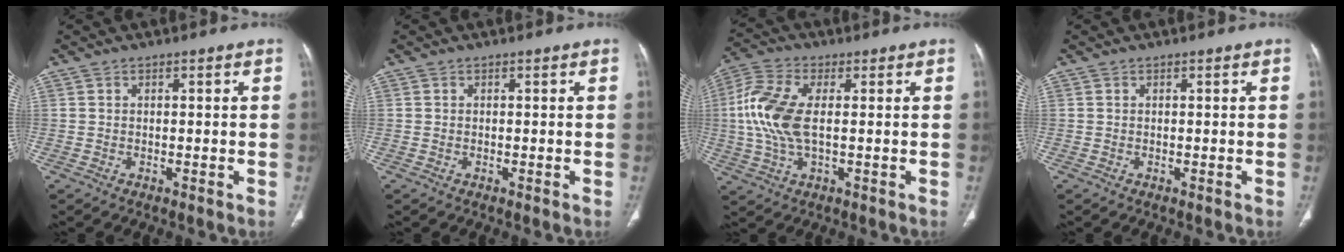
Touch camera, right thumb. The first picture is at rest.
{"total": 0.0}
{"total": 11.3, "force": [0.7, 5.4, 9.9], "torque": [-0.238, 0.010, 0.012]}
{"total": 0.0}